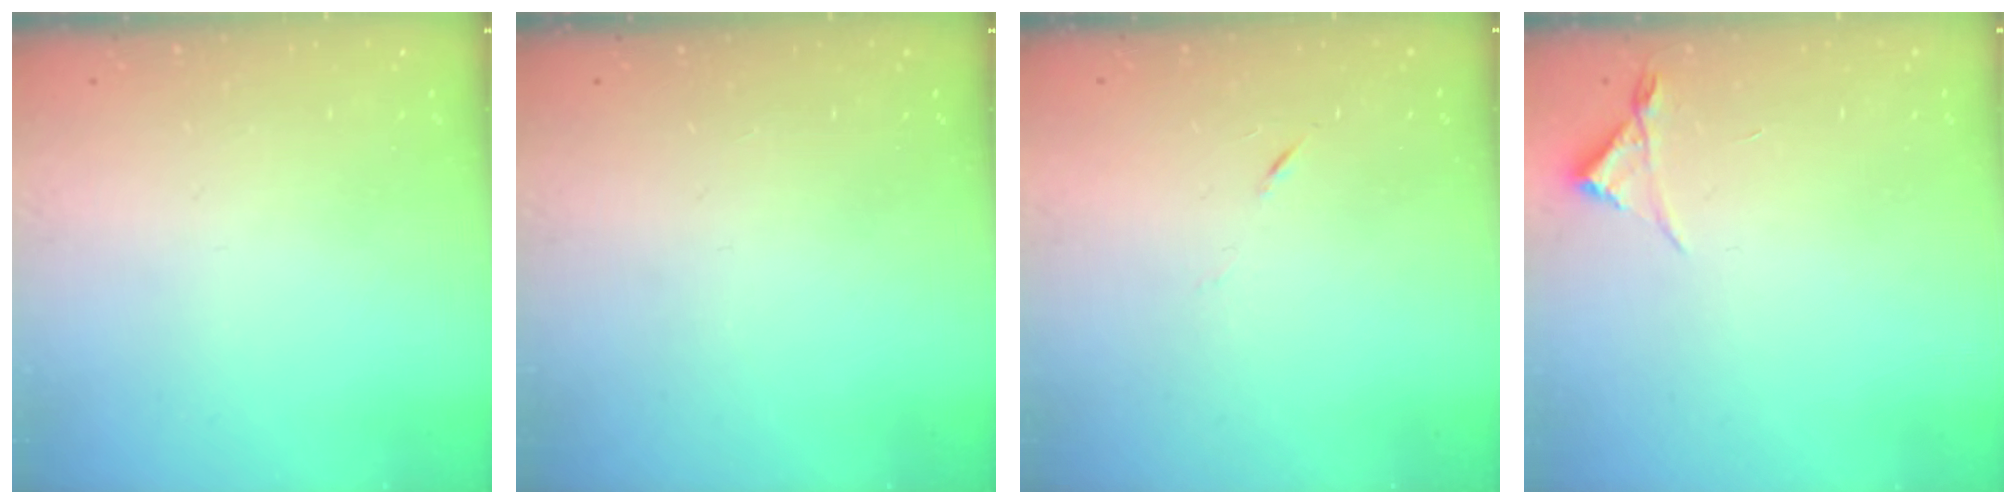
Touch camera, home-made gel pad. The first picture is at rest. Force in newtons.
{"total": 0.0}
{"total": 3.8, "press": 3.6, "slide": 1.1}
{"total": 3.0, "press": 2.9, "slide": 0.5}